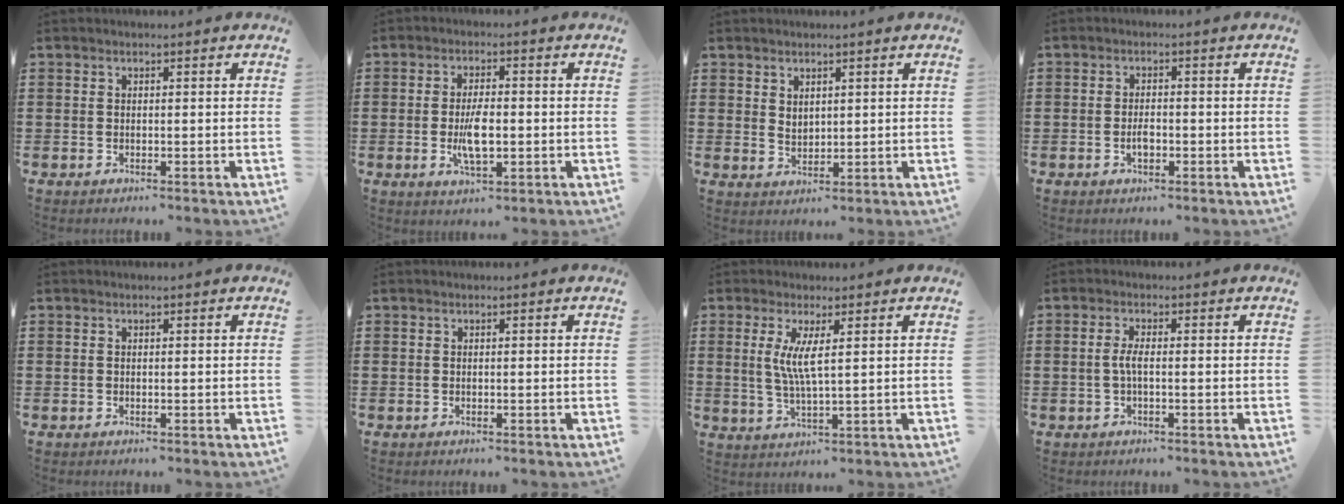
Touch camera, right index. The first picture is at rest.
{"total": 5.7, "force": [-0.9, 2.1, 5.2], "torque": [-0.104, -0.002, -0.018]}
{"total": 2.0, "force": [1.6, 1.1, 0.6], "torque": [-0.014, 0.002, 0.031]}
{"total": 2.2, "force": [-0.8, 1.0, 1.8], "torque": [-0.036, 0.003, -0.014]}
{"total": 0.0}
{"total": 0.0}
{"total": 5.0, "force": [1.2, 0.5, 4.8], "torque": [-0.097, -0.006, 0.019]}
{"total": 2.4, "force": [-0.5, 0.4, 2.3], "torque": [-0.060, -0.006, -0.014]}